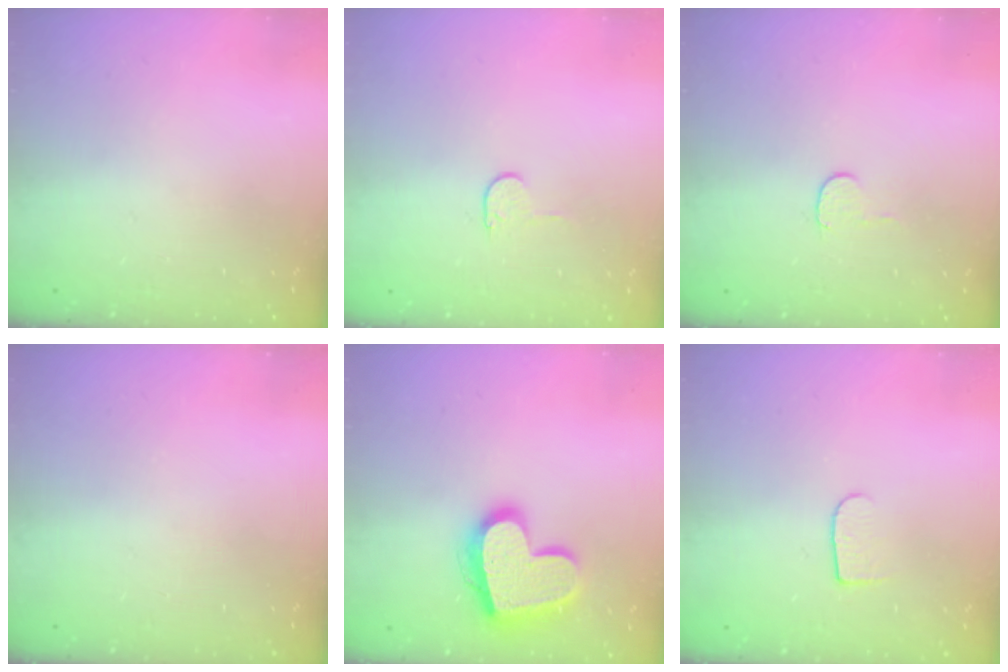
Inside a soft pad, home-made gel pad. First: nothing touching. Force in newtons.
{"total": 3.8, "press": 3.8, "slide": 0.4}
{"total": 4.0, "press": 4.0, "slide": 0.4}
{"total": 0.0}
{"total": 20.3, "press": 20.3, "slide": 1.5}
{"total": 5.8, "press": 5.8, "slide": 0.7}